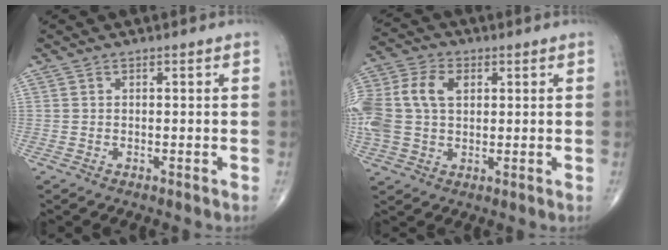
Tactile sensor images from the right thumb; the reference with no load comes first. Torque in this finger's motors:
{"motor_torque": [1.59, 1.63, 0.70, -0.44, 0.16]}